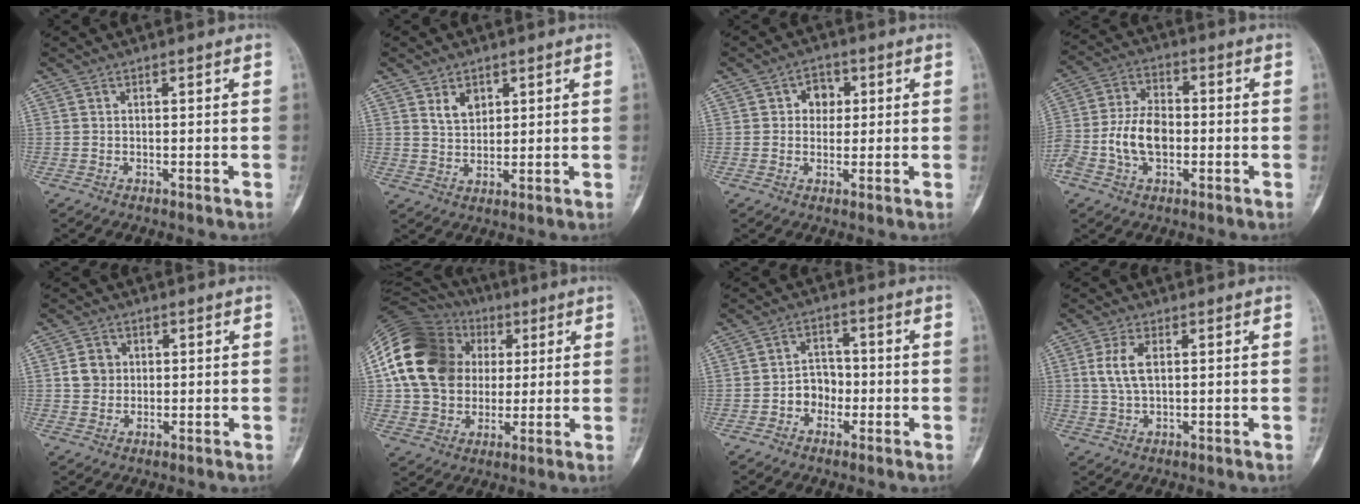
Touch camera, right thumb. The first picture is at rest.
{"total": 4.3, "force": [2.1, 3.1, 2.2], "torque": [-0.017, -0.018, 0.043]}
{"total": 4.5, "force": [0.9, 3.8, 2.3], "torque": [0.003, 0.005, 0.008]}
{"total": 10.7, "force": [-2.4, 7.0, 7.7], "torque": [-0.144, 0.028, -0.050]}
{"total": 4.6, "force": [0.6, 4.2, 1.7], "torque": [-0.004, 0.002, 0.007]}
{"total": 23.0, "force": [3.8, 18.5, 13.1], "torque": [-0.238, 0.029, 0.073]}
{"total": 5.6, "force": [-1.8, 4.7, 2.5], "torque": [-0.003, 0.027, -0.037]}
{"total": 5.9, "force": [1.1, 3.2, 4.8], "torque": [-0.099, 0.003, 0.021]}